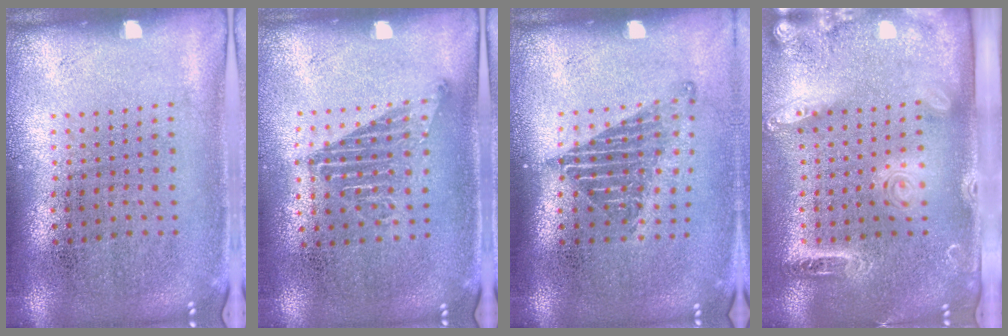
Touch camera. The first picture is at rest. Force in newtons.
{"total": 1.1, "press": 1.0, "slide": 0.6}
{"total": 1.3, "press": 1.1, "slide": 0.7}
{"total": 2.5, "press": 2.0, "slide": 1.6}